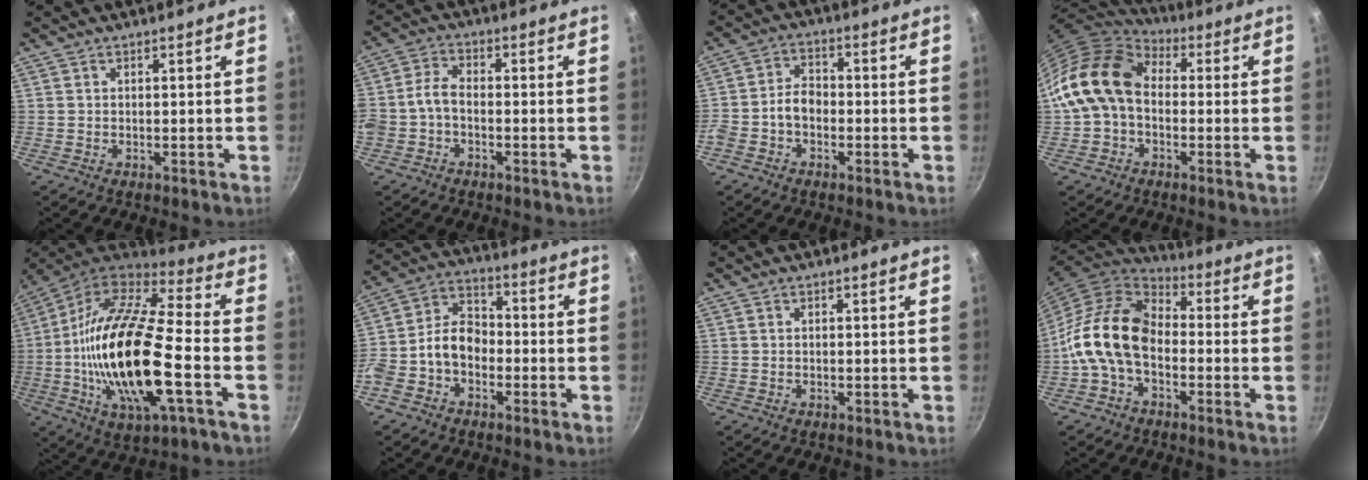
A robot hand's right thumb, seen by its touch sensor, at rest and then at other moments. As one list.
[{"total": 5.3, "force": [-1.8, 3.5, 3.6], "torque": [-0.072, 0.031, -0.046]}, {"total": 5.5, "force": [-2.0, 3.9, 3.4], "torque": [-0.050, 0.031, -0.047]}, {"total": 14.6, "force": [0.2, 10.8, 9.9], "torque": [-0.159, 0.032, -0.014]}, {"total": 26.0, "force": [-5.1, 9.1, 23.8], "torque": [-0.452, 0.014, -0.105]}, {"total": 10.3, "force": [-2.6, 7.4, 6.6], "torque": [-0.093, 0.050, -0.068]}, {"total": 0.0}, {"total": 14.7, "force": [-2.4, 9.8, 10.7], "torque": [-0.177, 0.038, -0.066]}]